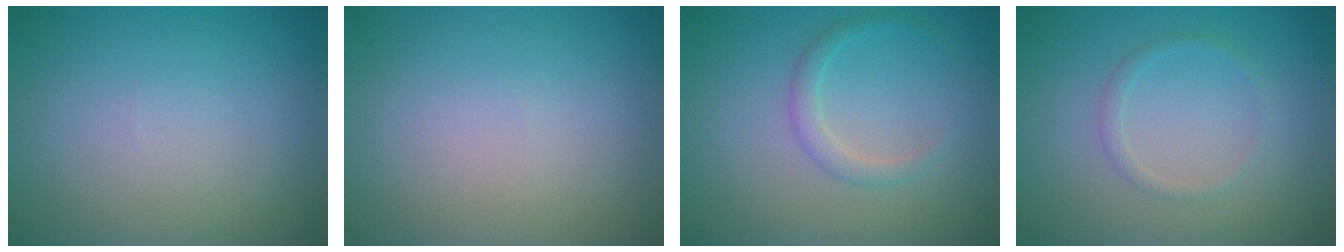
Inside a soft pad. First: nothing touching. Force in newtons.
{"total": 0.0}
{"total": 1.6, "press": 1.6, "slide": 0.1}
{"total": 1.0, "press": 1.0, "slide": 0.1}